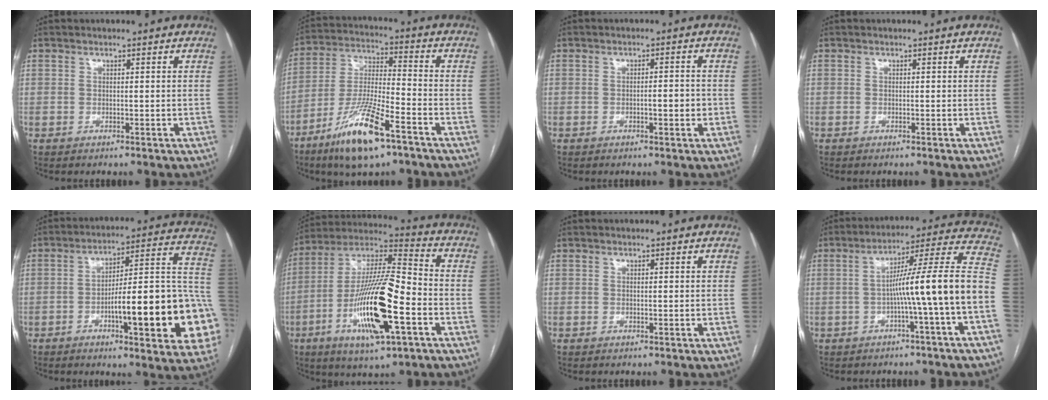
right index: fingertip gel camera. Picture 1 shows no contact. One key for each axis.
{"total": 14.3, "fx": -8.6, "fy": 2.5, "fz": 11.2, "tx": -0.230, "ty": -0.023, "tz": -0.154}
{"total": 2.6, "fx": -0.7, "fy": 0.6, "fz": 2.5, "tx": -0.037, "ty": 0.002, "tz": -0.009}
{"total": 0.0}
{"total": 23.0, "fx": -6.1, "fy": 3.7, "fz": 21.9, "tx": -0.220, "ty": 0.023, "tz": -0.076}
{"total": 20.0, "fx": -6.4, "fy": 3.7, "fz": 18.7, "tx": -0.365, "ty": -0.010, "tz": -0.110}
{"total": 0.0}
{"total": 14.4, "fx": -3.3, "fy": -1.7, "fz": 14.0, "tx": -0.194, "ty": 0.031, "tz": -0.055}